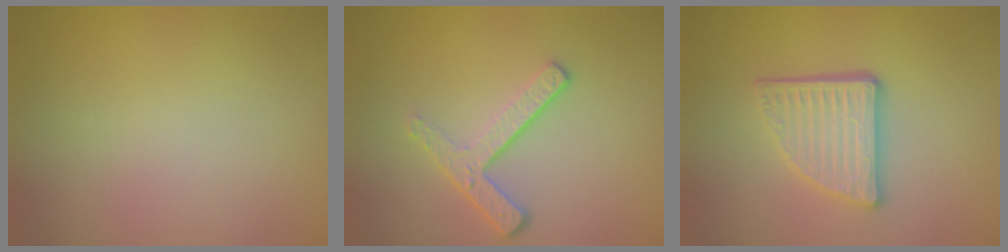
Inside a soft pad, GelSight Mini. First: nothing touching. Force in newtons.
{"total": 3.5, "press": 2.5, "slide": 2.5}
{"total": 4.5, "press": 3.4, "slide": 3.0}